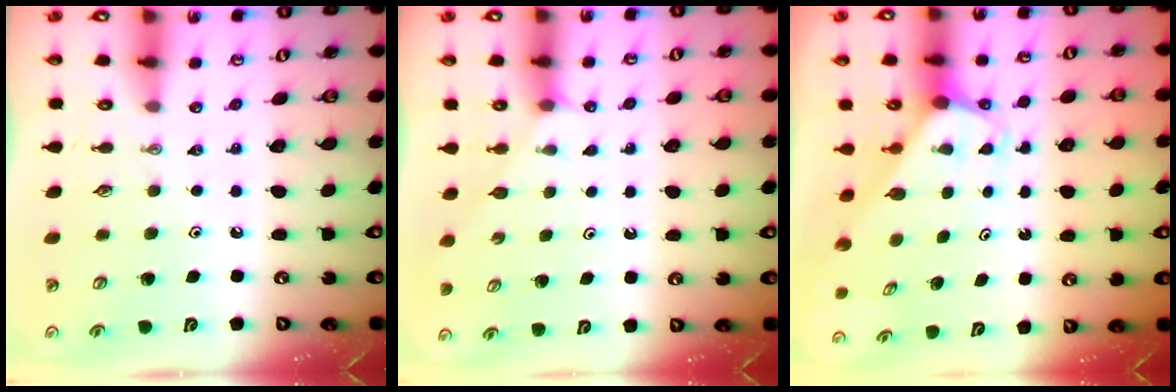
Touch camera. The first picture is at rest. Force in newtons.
{"total": 2.5, "press": 2.5, "slide": 0.3}
{"total": 1.9, "press": 1.9, "slide": 0.1}